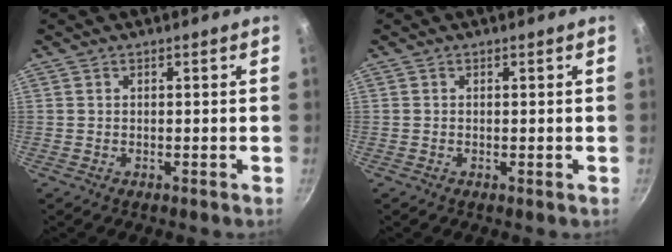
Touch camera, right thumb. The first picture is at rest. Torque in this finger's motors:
{"motor_torque": [2.54, 2.35, 0.53, -0.07, 0.00]}